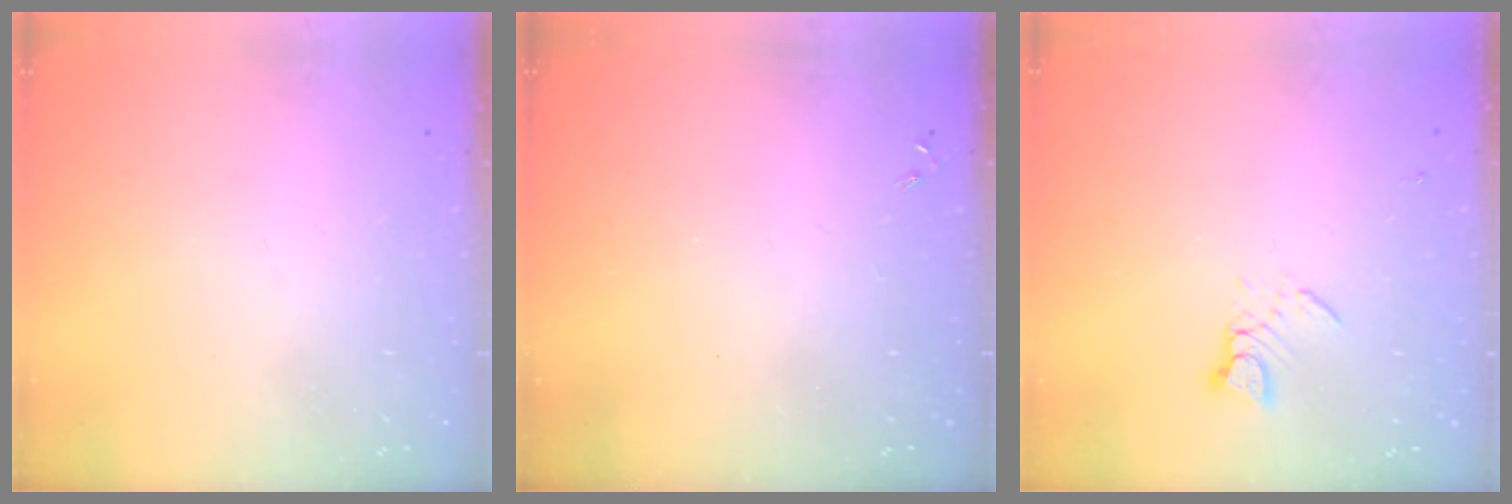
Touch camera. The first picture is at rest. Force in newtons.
{"total": 0.0}
{"total": 3.7, "press": 3.7, "slide": 0.4}